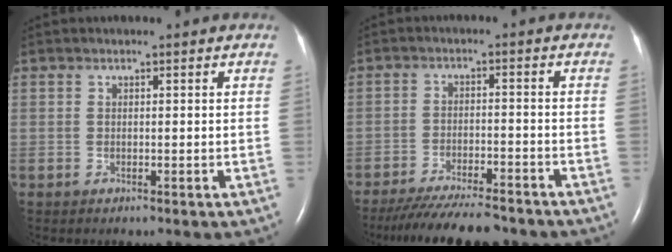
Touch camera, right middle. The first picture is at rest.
{"total": 13.1, "force": [-11.8, 1.8, 5.6], "torque": [-0.095, -0.018, -0.173]}